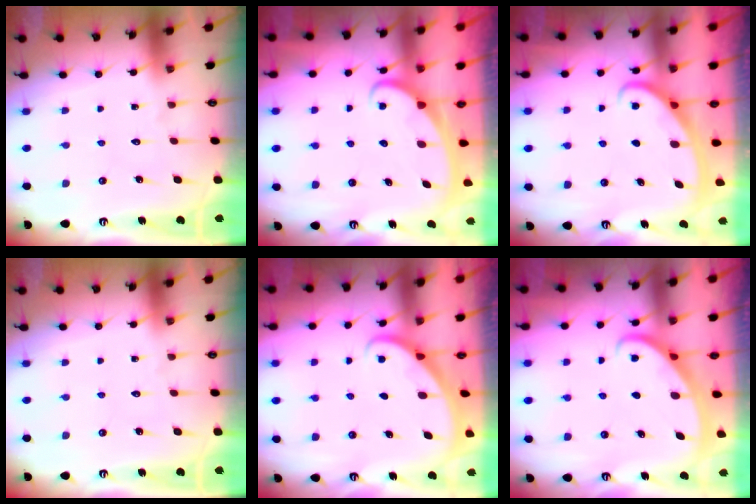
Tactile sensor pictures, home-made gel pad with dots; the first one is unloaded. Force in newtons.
{"total": 2.6, "press": 2.6, "slide": 0.3}
{"total": 3.0, "press": 2.9, "slide": 0.4}
{"total": 0.0}
{"total": 1.9, "press": 1.9, "slide": 0.1}
{"total": 3.1, "press": 3.1, "slide": 0.1}